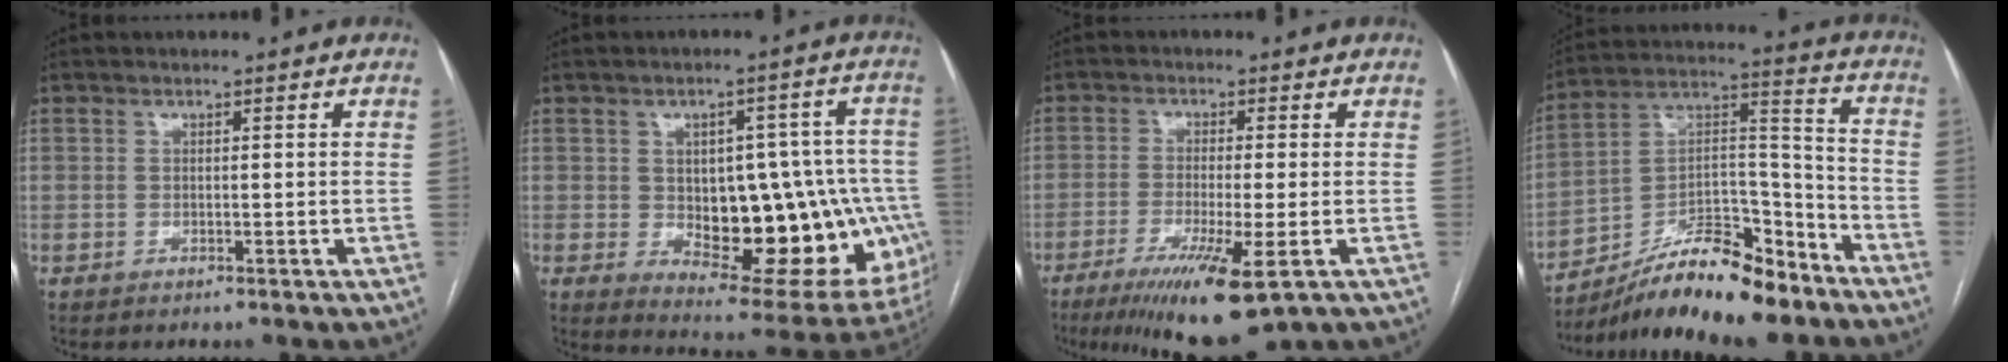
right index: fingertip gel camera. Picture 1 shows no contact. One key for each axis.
{"total": 22.8, "fx": -3.3, "fy": 10.6, "fz": 20.0, "tx": -0.187, "ty": 0.028, "tz": -0.015}
{"total": 11.1, "fx": -5.8, "fy": 0.9, "fz": 9.5, "tx": -0.159, "ty": -0.034, "tz": -0.093}
{"total": 16.9, "fx": -13.8, "fy": 3.8, "fz": 9.0, "tx": -0.147, "ty": 0.033, "tz": -0.233}